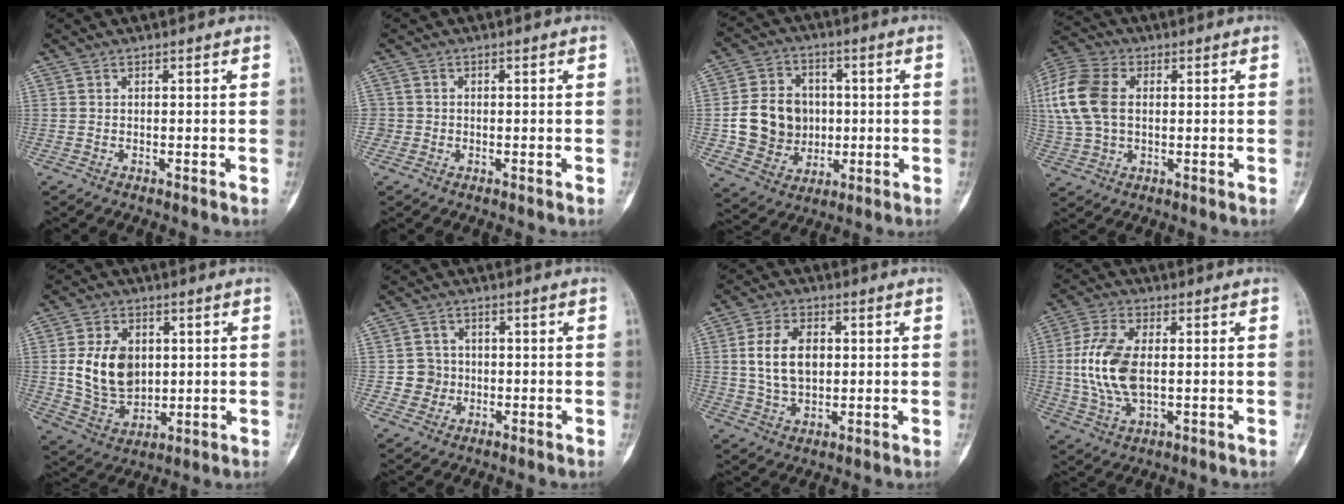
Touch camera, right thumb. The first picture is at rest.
{"total": 1.5, "force": [-0.3, 1.5, 0.0], "torque": [0.011, 0.008, -0.010]}
{"total": 13.4, "force": [-0.2, 11.7, 6.6], "torque": [-0.084, 0.011, 0.008]}
{"total": 14.7, "force": [2.2, 9.8, 10.7], "torque": [-0.248, 0.013, 0.039]}
{"total": 12.5, "force": [1.8, 9.0, 8.5], "torque": [-0.125, -0.014, 0.045]}
{"total": 4.1, "force": [-0.5, 4.0, 0.4], "torque": [0.020, 0.010, -0.011]}
{"total": 9.9, "force": [1.4, 6.5, 7.4], "torque": [-0.123, -0.001, 0.031]}
{"total": 11.1, "force": [0.3, 5.8, 9.4], "torque": [-0.207, 0.001, 0.007]}